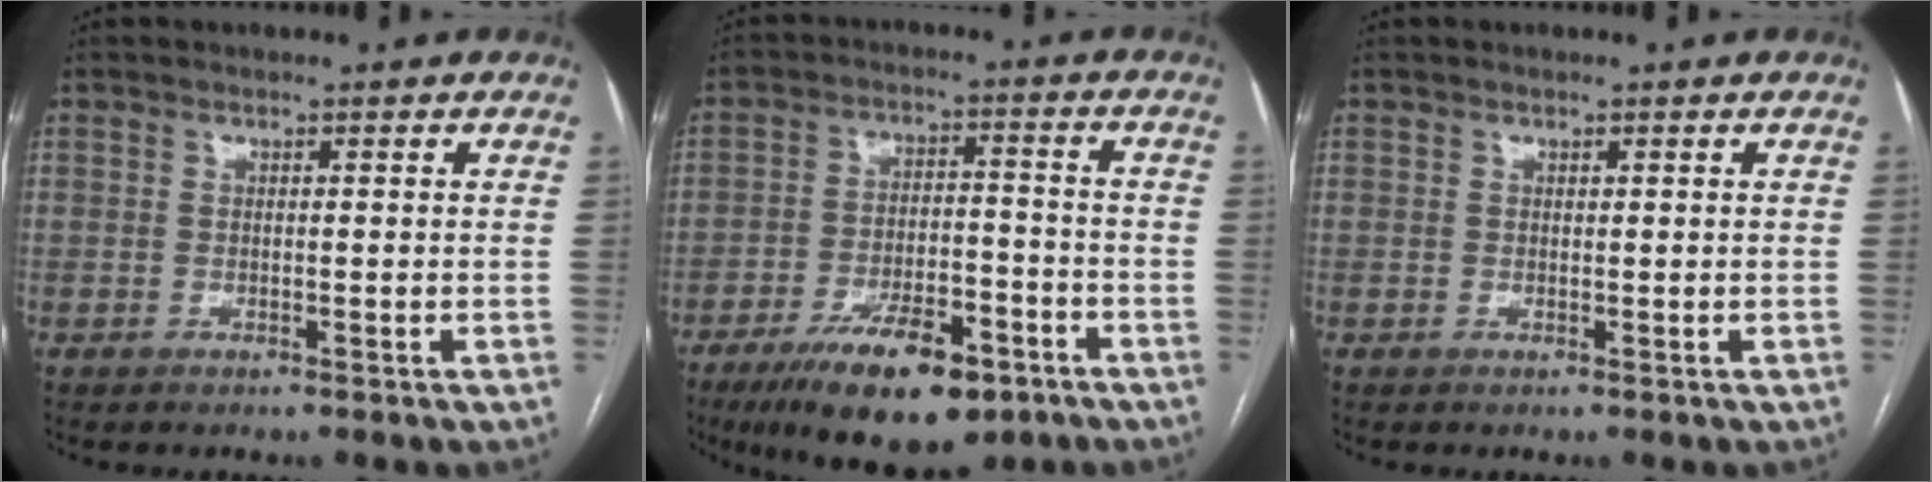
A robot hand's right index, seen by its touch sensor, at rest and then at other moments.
{"total": 14.3, "force": [-9.1, 5.0, 9.8], "torque": [-0.163, -0.003, -0.143]}
{"total": 0.0}